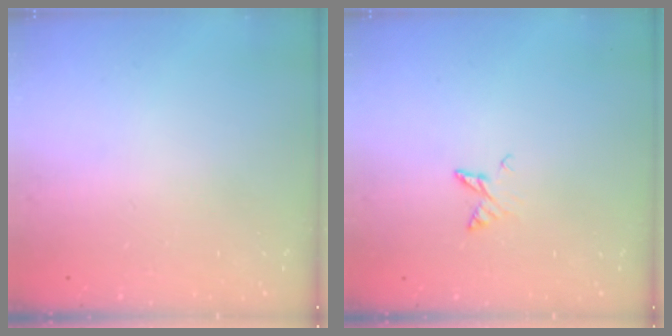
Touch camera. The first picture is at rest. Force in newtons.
{"total": 4.7, "press": 4.7, "slide": 0.5}